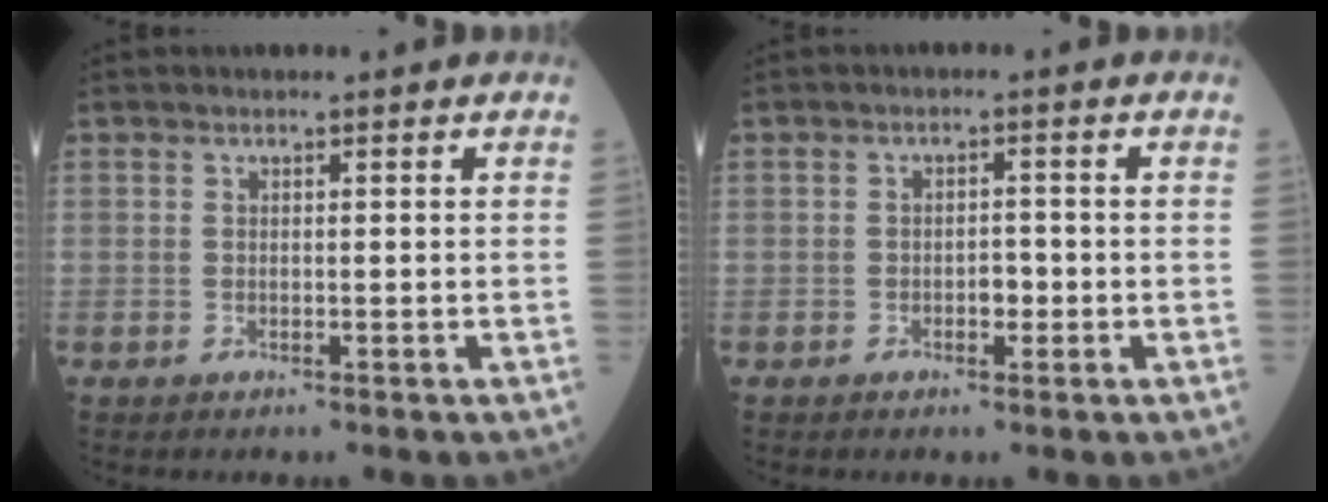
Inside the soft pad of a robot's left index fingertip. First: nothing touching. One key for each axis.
{"total": 1.7, "fx": -0.8, "fy": 0.9, "fz": 1.2, "tx": -0.013, "ty": 0.001, "tz": -0.014}